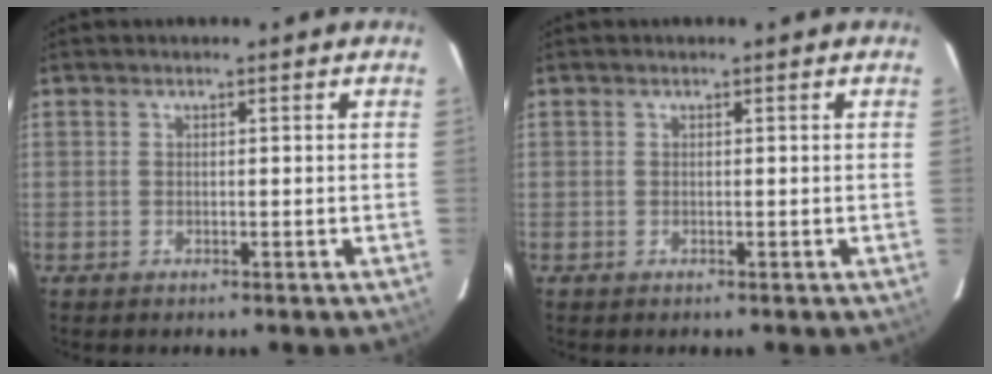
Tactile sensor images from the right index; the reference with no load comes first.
{"total": 0.0}